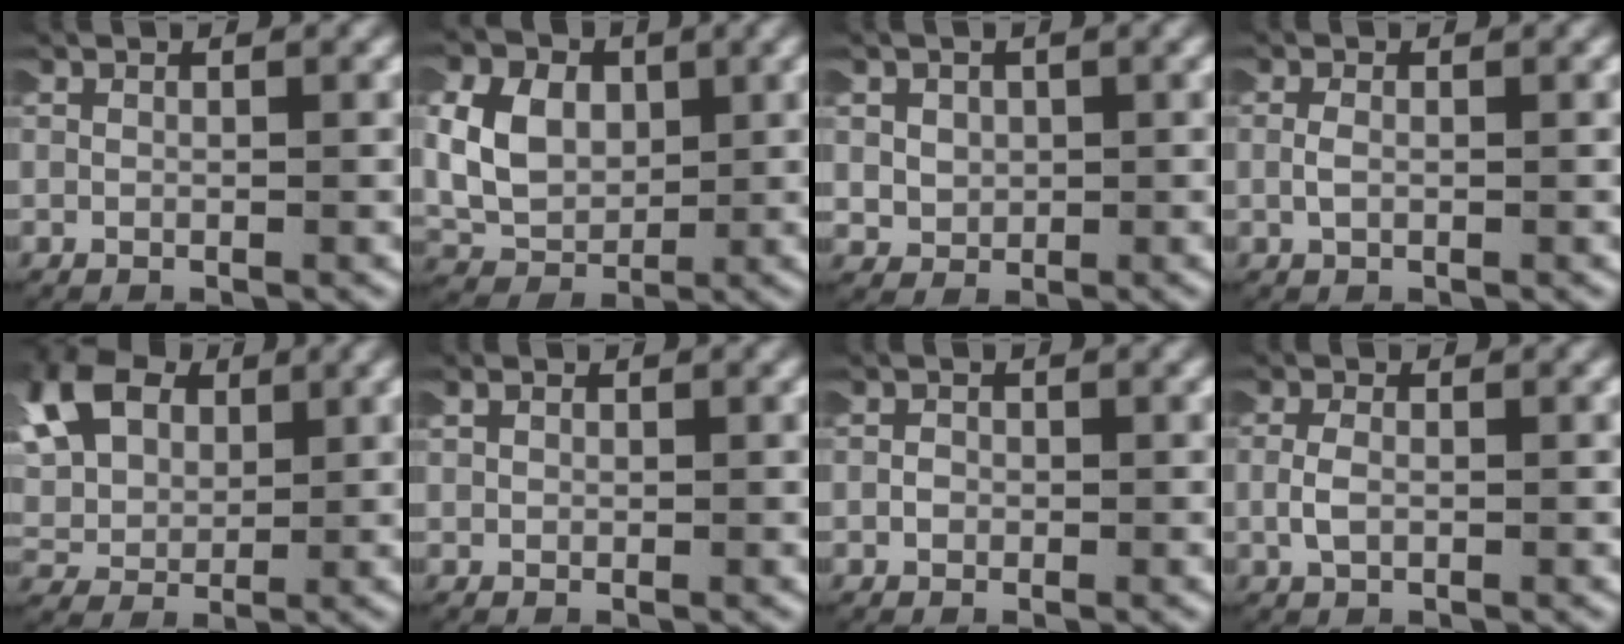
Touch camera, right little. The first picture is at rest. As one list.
[{"total": 6.5, "force": [0.3, 5.2, 3.9], "torque": [-0.109, -0.014, 0.009]}, {"total": 2.3, "force": [0.3, 2.2, 0.7], "torque": [-0.028, 0.000, 0.007]}, {"total": 0.8, "force": [0.0, 0.4, 0.7], "torque": [-0.018, 0.002, -0.003]}, {"total": 8.4, "force": [2.4, 6.5, 4.8], "torque": [-0.123, -0.005, 0.040]}, {"total": 0.6, "force": [0.3, 0.5, 0.2], "torque": [-0.007, 0.003, 0.004]}, {"total": 0.7, "force": [-0.3, 0.6, 0.2], "torque": [-0.010, 0.003, -0.007]}, {"total": 1.6, "force": [-0.1, 1.0, 1.3], "torque": [-0.033, 0.003, -0.004]}]